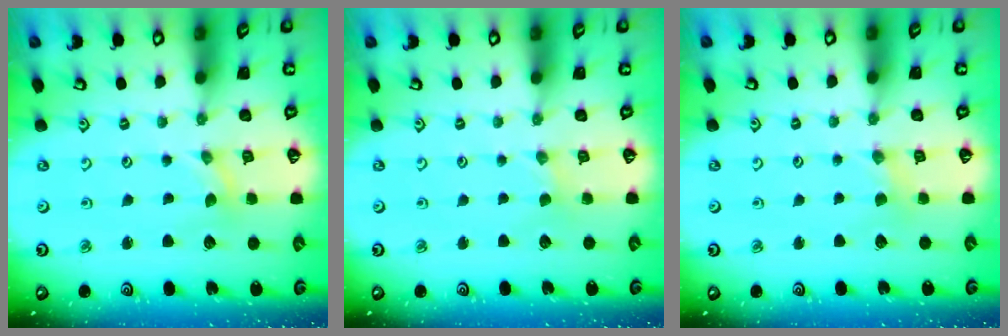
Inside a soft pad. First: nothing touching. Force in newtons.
{"total": 0.0}
{"total": 2.4, "press": 2.3, "slide": 0.5}